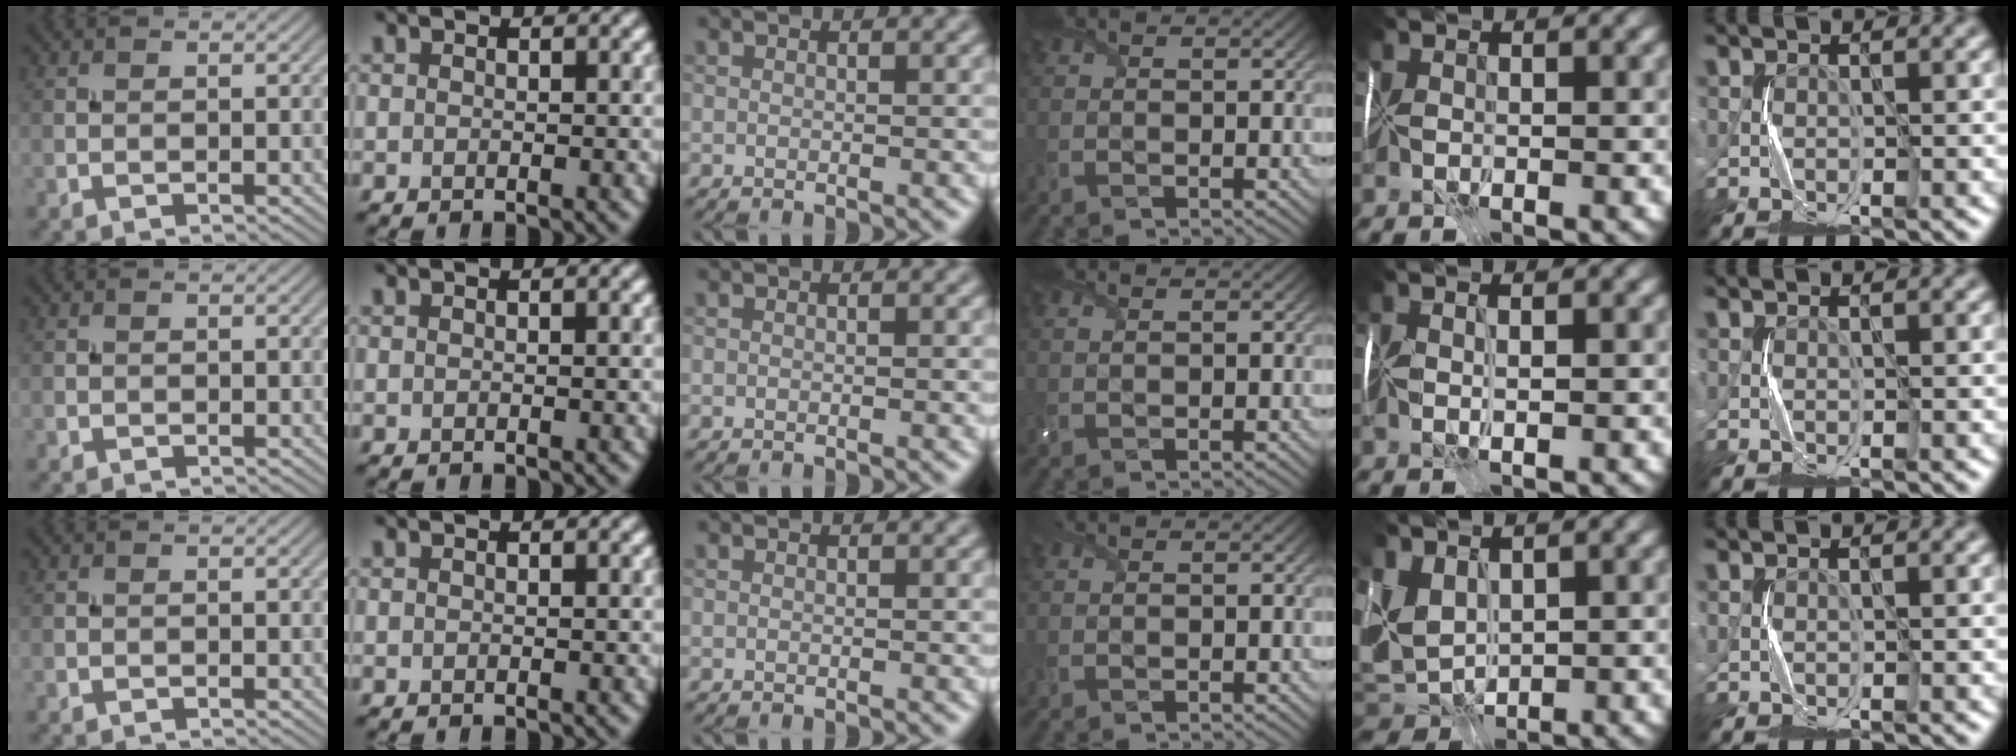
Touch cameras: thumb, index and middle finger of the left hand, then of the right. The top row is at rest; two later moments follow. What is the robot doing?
{"motion": "fold", "object": "handkerchief"}